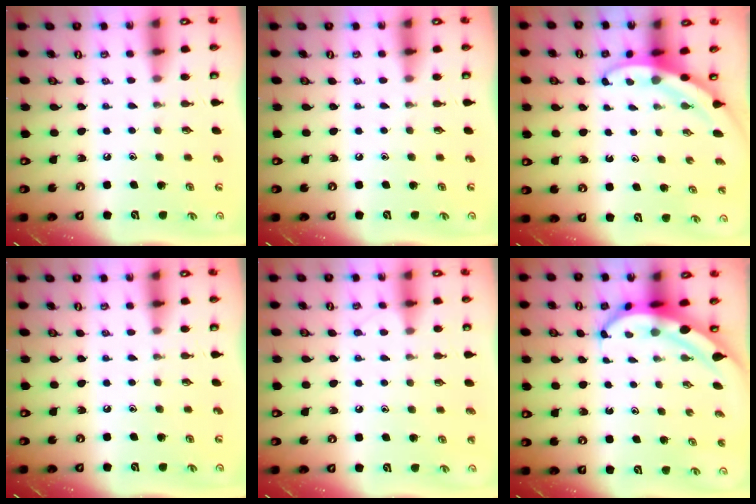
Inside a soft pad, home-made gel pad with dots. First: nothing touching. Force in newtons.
{"total": 0.0}
{"total": 3.5, "press": 3.5, "slide": 0.1}
{"total": 0.0}
{"total": 5.1, "press": 5.1, "slide": 0.5}
{"total": 5.3, "press": 5.1, "slide": 1.1}